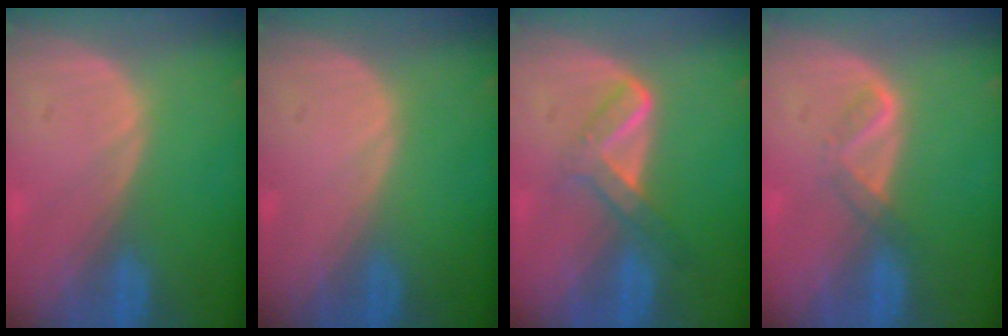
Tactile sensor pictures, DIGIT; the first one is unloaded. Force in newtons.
{"total": 0.0}
{"total": 5.2, "press": 4.6, "slide": 2.4}
{"total": 2.4, "press": 2.4, "slide": 0.7}